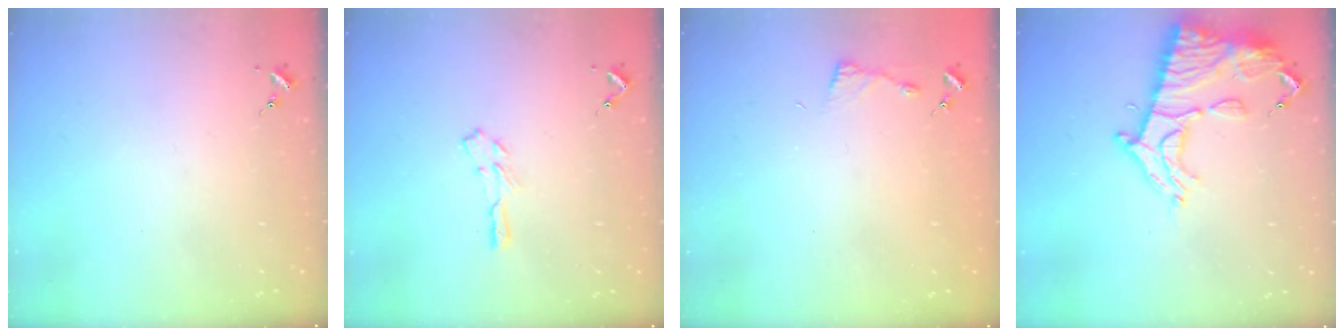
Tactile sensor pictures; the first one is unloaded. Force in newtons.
{"total": 4.7, "press": 4.7, "slide": 0.3}
{"total": 2.9, "press": 2.9, "slide": 0.4}
{"total": 15.9, "press": 15.9, "slide": 1.4}